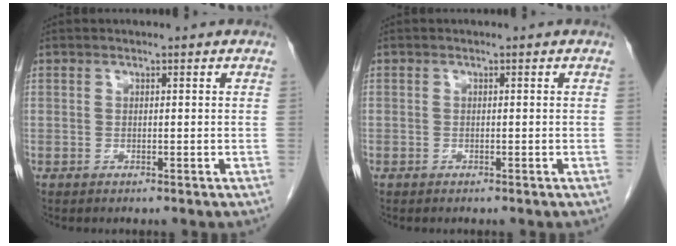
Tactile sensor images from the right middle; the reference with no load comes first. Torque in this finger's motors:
{"motor_torque": [0.82, -0.88, 0.01, -0.08]}